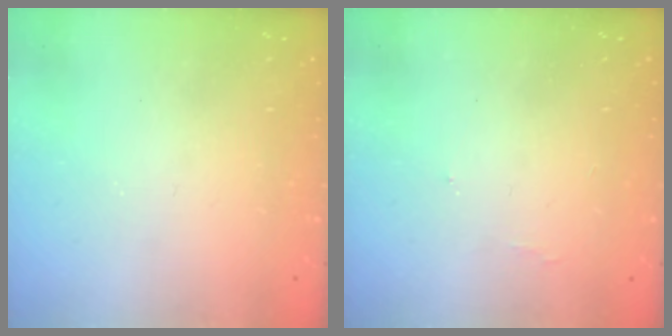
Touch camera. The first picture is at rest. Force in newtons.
{"total": 3.7, "press": 3.7, "slide": 0.4}